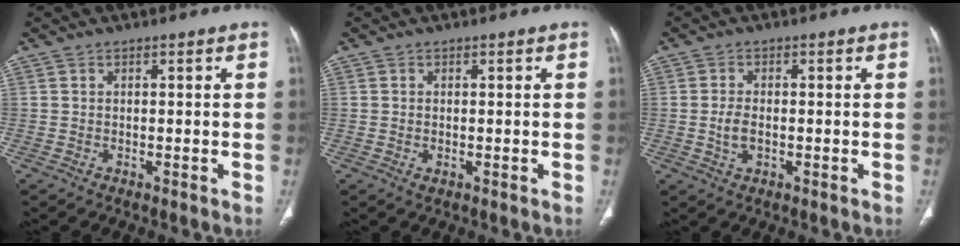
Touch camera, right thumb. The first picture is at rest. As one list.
[{"total": 0.8, "force": [-0.2, 0.4, 0.6], "torque": [-0.015, -0.001, -0.001]}, {"total": 3.3, "force": [-0.4, 1.8, 2.6], "torque": [-0.055, 0.001, -0.008]}]